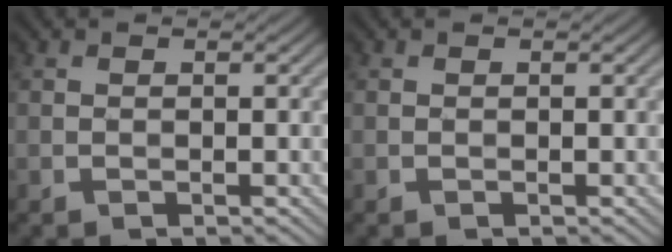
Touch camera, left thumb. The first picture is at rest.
{"total": 0.0}